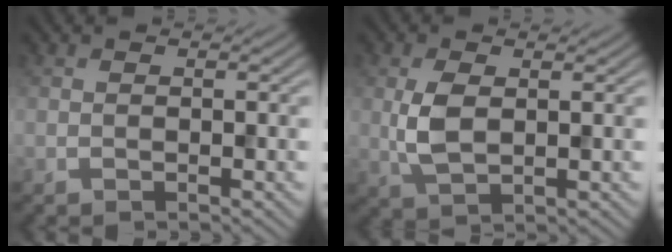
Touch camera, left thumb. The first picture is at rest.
{"total": 4.2, "force": [0.6, 2.2, 3.5], "torque": [-0.086, -0.001, 0.016]}